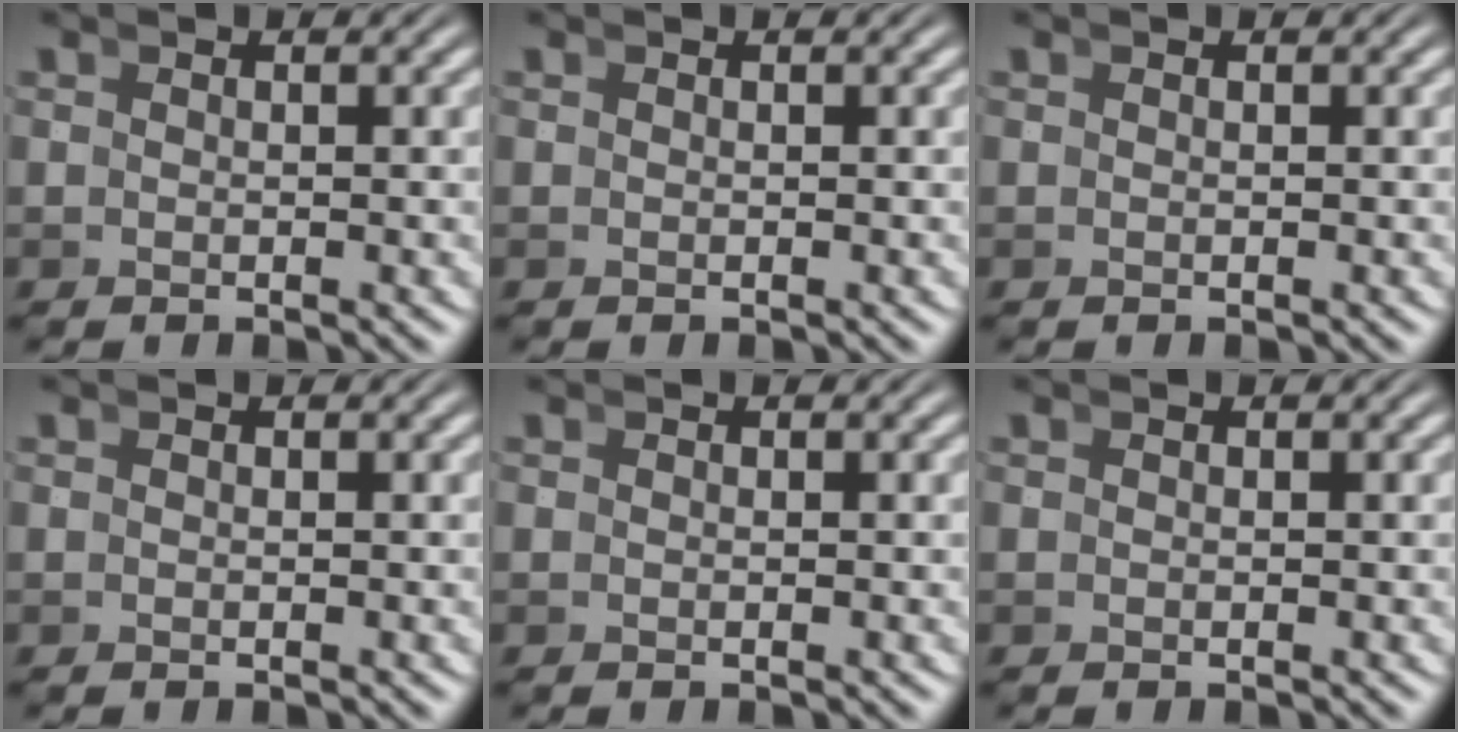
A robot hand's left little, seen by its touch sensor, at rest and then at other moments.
{"total": 0.0}
{"total": 0.0}
{"total": 0.0}
{"total": 0.0}
{"total": 0.0}